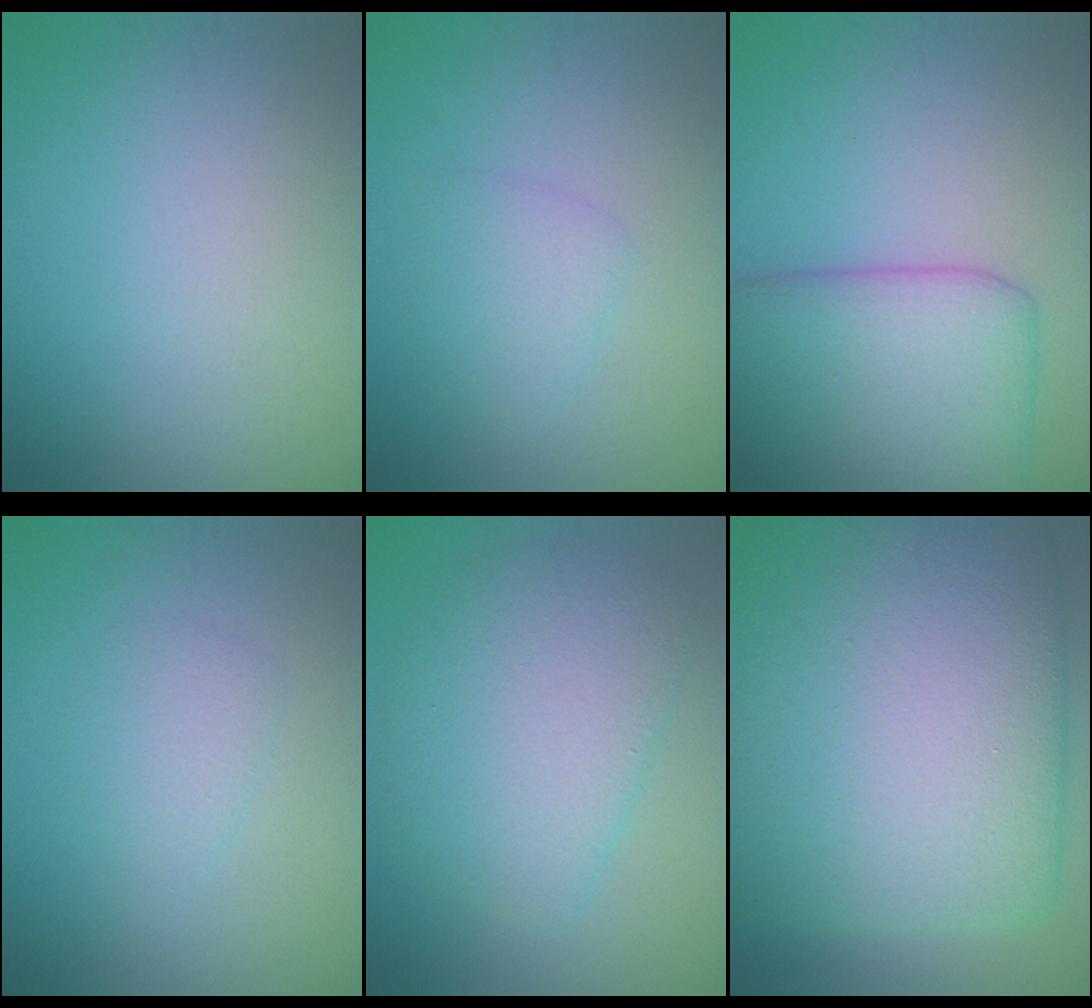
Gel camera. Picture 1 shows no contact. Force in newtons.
{"total": 2.0, "press": 2.0, "slide": 0.2}
{"total": 8.3, "press": 8.3, "slide": 0.2}
{"total": 1.8, "press": 1.8, "slide": 0.0}
{"total": 6.0, "press": 6.0, "slide": 0.2}
{"total": 20.1, "press": 20.1, "slide": 0.5}